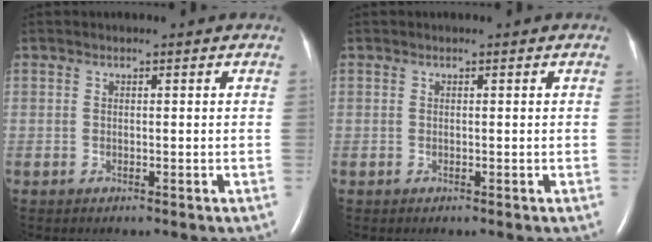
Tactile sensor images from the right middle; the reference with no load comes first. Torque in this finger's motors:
{"motor_torque": [0.00, 0.00, 0.00, 0.00]}